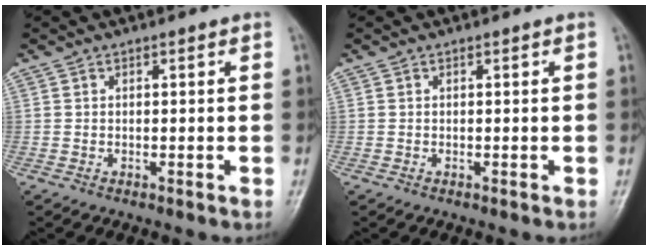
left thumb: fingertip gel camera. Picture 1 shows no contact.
{"total": 0.0}